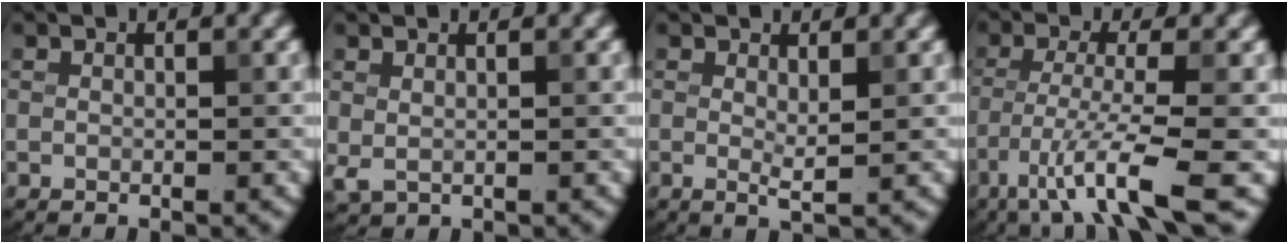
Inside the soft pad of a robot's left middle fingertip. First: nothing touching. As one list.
[{"total": 1.0, "force": [0.5, 0.4, 0.7], "torque": [-0.017, -0.003, 0.013]}, {"total": 1.3, "force": [0.4, 0.2, 1.3], "torque": [-0.022, -0.007, 0.007]}, {"total": 6.5, "force": [-3.6, 0.7, 5.4], "torque": [-0.098, -0.007, -0.072]}]